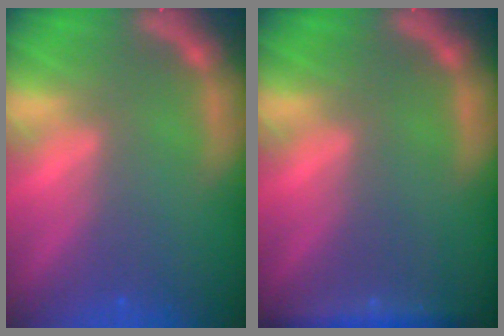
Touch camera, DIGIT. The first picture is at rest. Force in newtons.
{"total": 3.0}